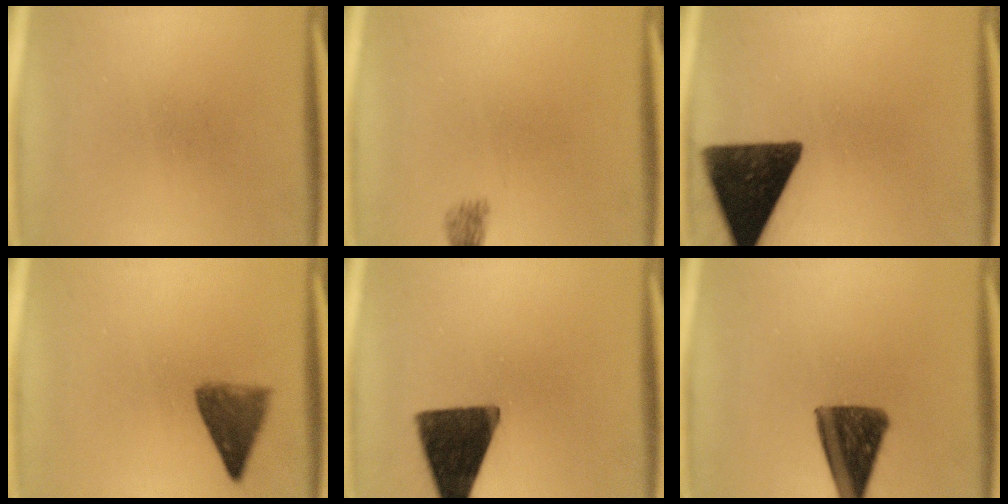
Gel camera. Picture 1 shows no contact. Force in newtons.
{"total": 1.8}
{"total": 15.5}
{"total": 5.4}
{"total": 14.5}
{"total": 11.8}